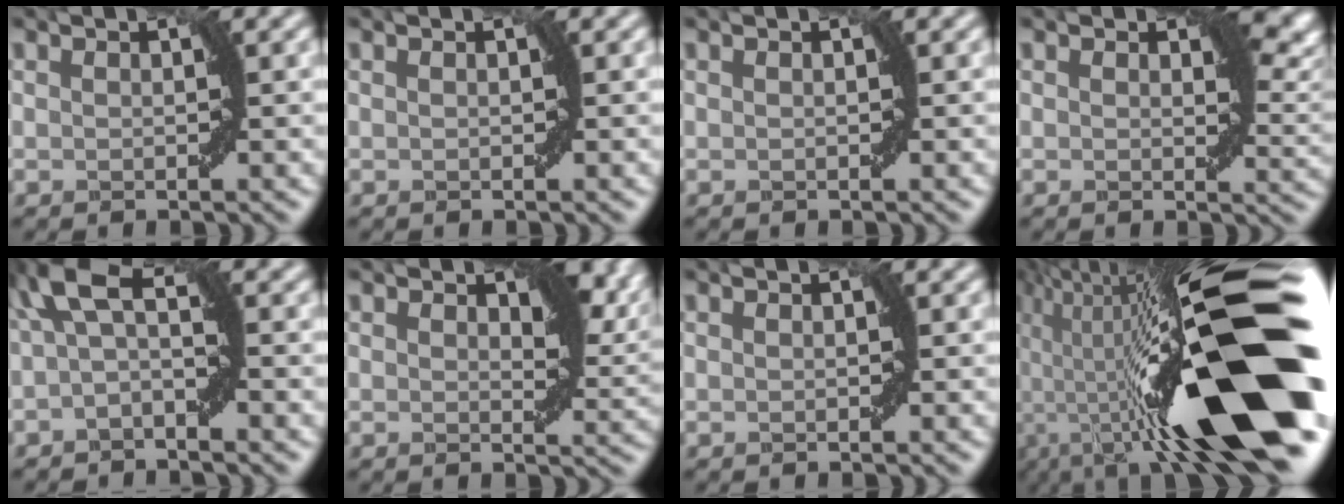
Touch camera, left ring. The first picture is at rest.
{"total": 0.0}
{"total": 0.0}
{"total": 5.1, "force": [3.2, 1.8, 3.6], "torque": [-0.050, 0.010, 0.053]}
{"total": 2.2, "force": [-0.2, 0.7, 2.1], "torque": [-0.051, 0.006, 0.006]}
{"total": 7.1, "force": [4.3, 2.7, 4.9], "torque": [-0.060, 0.019, 0.061]}
{"total": 0.0}
{"total": 18.5, "force": [-7.2, 4.4, 16.4], "torque": [-0.249, 0.006, -0.122]}